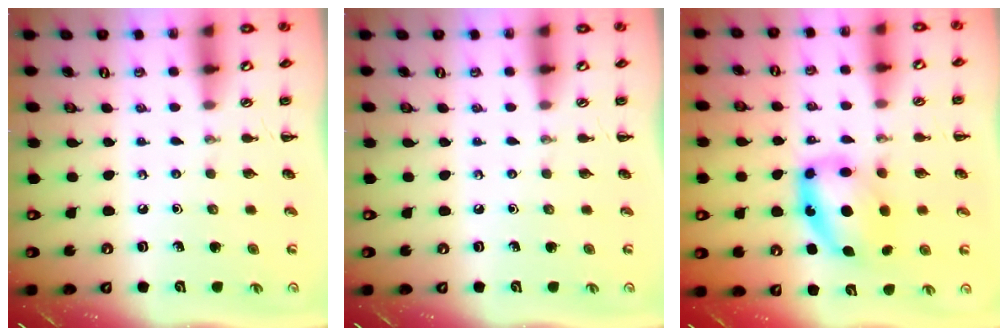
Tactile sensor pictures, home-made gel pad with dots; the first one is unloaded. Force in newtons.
{"total": 0.0}
{"total": 10.0, "press": 9.8, "slide": 2.3}